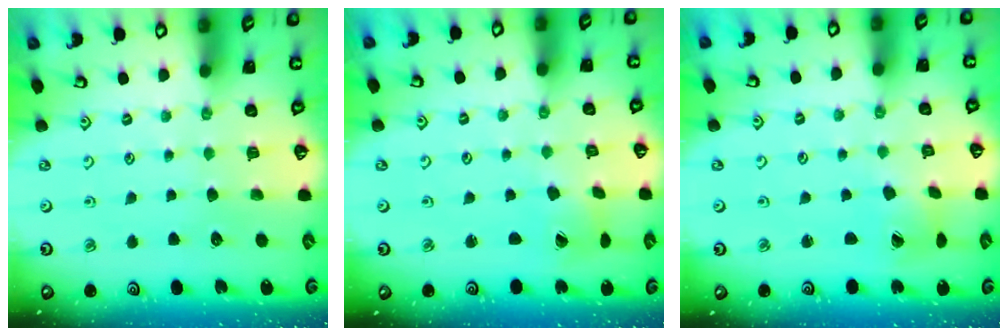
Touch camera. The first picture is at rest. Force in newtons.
{"total": 2.0, "press": 2.0, "slide": 0.4}
{"total": 3.0, "press": 2.9, "slide": 0.5}